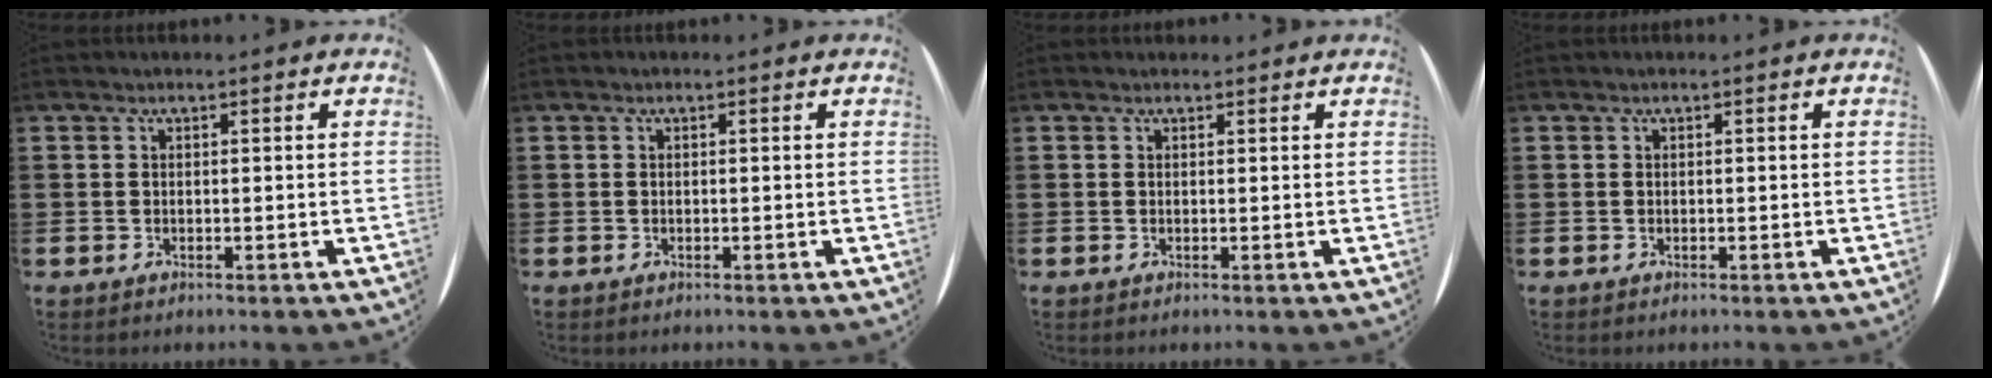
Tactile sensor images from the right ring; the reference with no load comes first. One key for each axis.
{"total": 0.0}
{"total": 0.0}
{"total": 0.0}